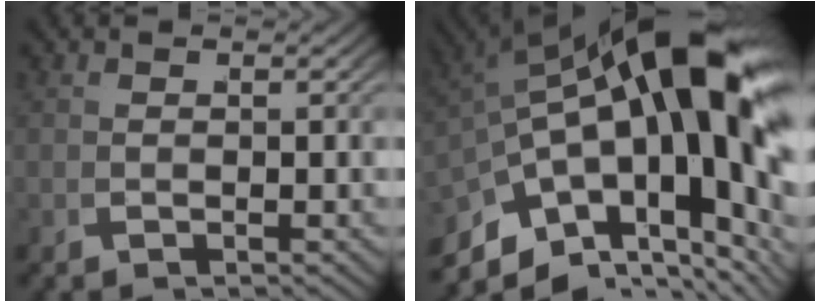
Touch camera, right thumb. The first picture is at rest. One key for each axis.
{"total": 20.4, "fx": 0.0, "fy": 10.9, "fz": 17.2, "tx": -0.282, "ty": -0.037, "tz": 0.025}